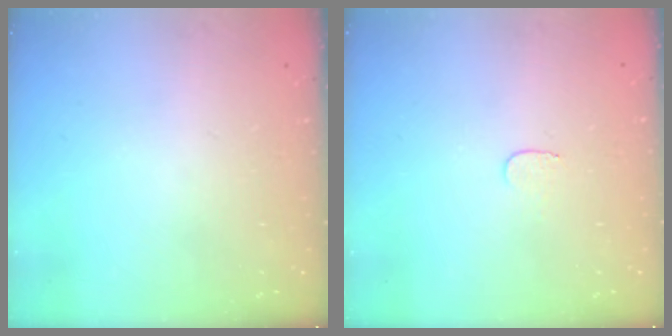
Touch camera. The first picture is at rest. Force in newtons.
{"total": 3.1, "press": 3.1, "slide": 0.3}